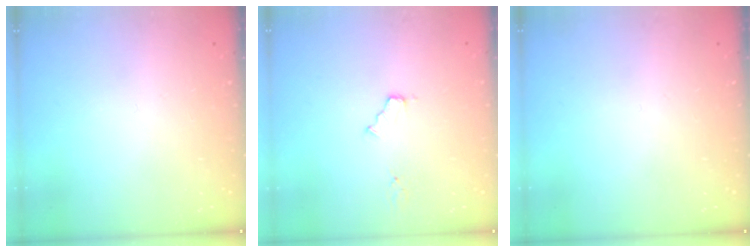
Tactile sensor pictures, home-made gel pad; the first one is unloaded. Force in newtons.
{"total": 3.3, "press": 3.3, "slide": 0.4}
{"total": 0.0}